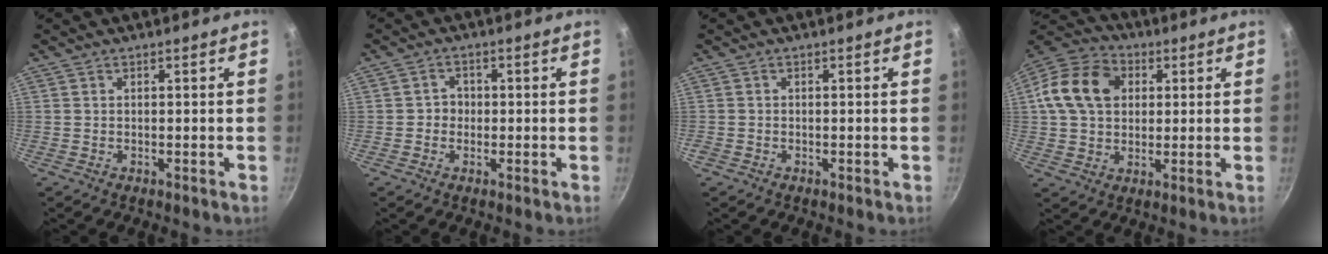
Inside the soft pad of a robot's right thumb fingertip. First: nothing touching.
{"total": 2.5, "force": [-0.4, 2.3, 0.9], "torque": [0.005, 0.007, -0.010]}
{"total": 0.6, "force": [-0.4, 0.5, 0.1], "torque": [-0.003, 0.003, -0.008]}
{"total": 14.5, "force": [3.0, 11.2, 8.8], "torque": [-0.144, 0.019, 0.037]}